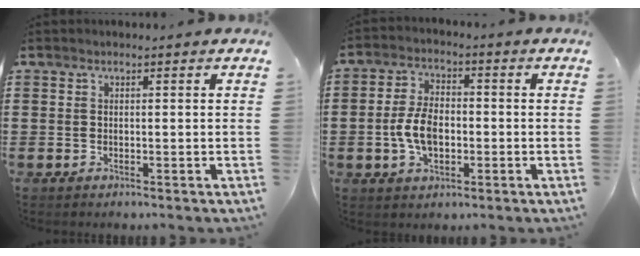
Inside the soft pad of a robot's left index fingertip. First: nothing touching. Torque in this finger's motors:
{"motor_torque": [0.94, 0.81, 0.73, 0.17]}